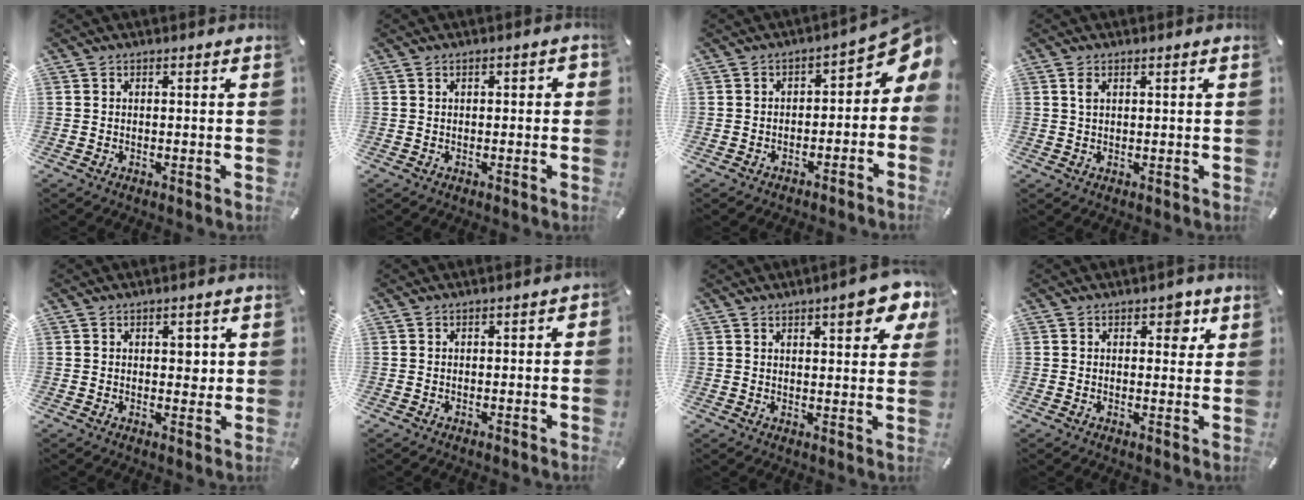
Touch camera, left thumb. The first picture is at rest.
{"total": 1.5, "force": [-0.4, 0.9, 1.1], "torque": [-0.020, 0.004, -0.009]}
{"total": 7.3, "force": [1.6, 4.6, 5.5], "torque": [-0.062, -0.014, 0.023]}
{"total": 1.6, "force": [0.7, 0.6, 1.3], "torque": [-0.028, 0.002, 0.011]}
{"total": 3.1, "force": [0.6, 2.1, 2.2], "torque": [-0.014, -0.004, 0.001]}
{"total": 1.3, "force": [-0.8, 0.7, 0.6], "torque": [-0.011, 0.004, -0.017]}
{"total": 8.3, "force": [4.7, 2.9, 6.2], "torque": [-0.079, -0.020, 0.075]}
{"total": 3.5, "force": [1.6, 2.2, 2.2], "torque": [-0.010, -0.007, 0.016]}